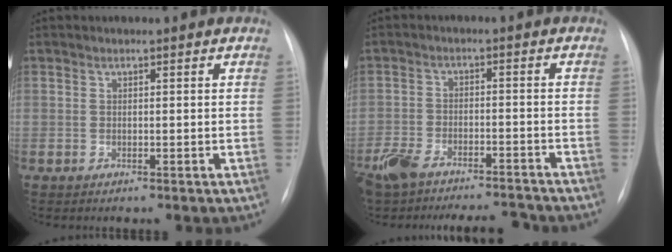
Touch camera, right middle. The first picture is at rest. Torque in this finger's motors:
{"motor_torque": [0.26, -0.31, 0.38, 0.10]}